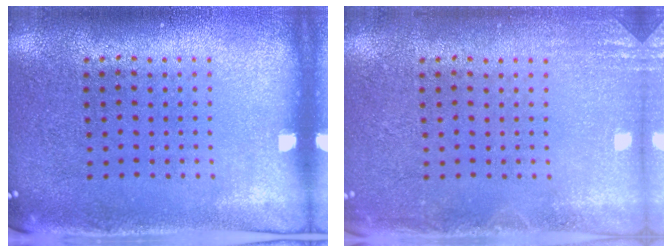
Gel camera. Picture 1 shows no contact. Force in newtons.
{"total": 1.6, "press": 1.6, "slide": 0.3}